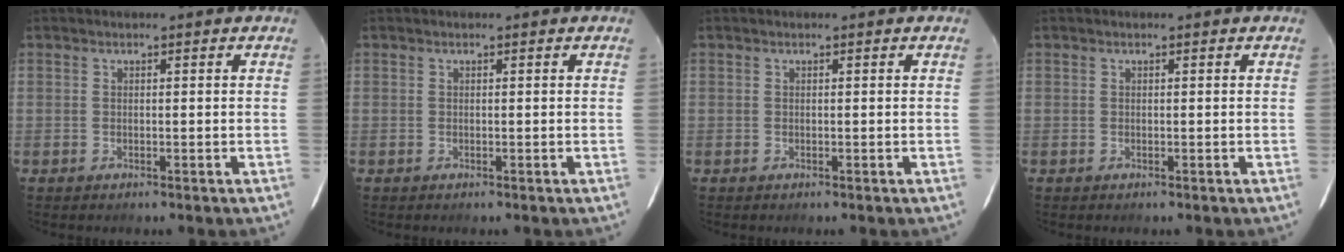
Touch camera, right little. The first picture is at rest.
{"total": 0.0}
{"total": 0.0}
{"total": 0.0}